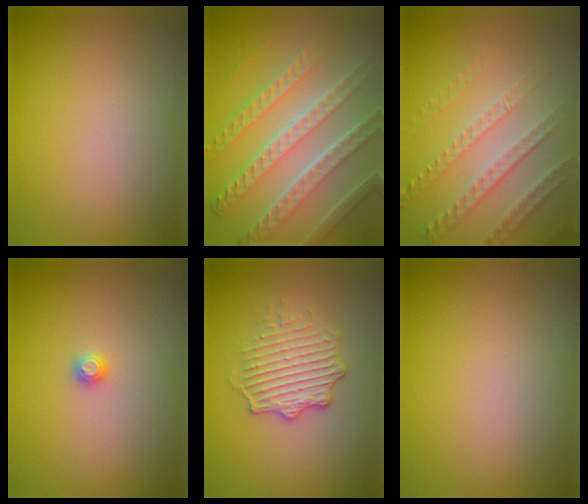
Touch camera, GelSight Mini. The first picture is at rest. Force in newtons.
{"total": 8.2, "press": 6.2, "slide": 5.4}
{"total": 4.8, "press": 3.4, "slide": 3.5}
{"total": 0.8, "press": 0.8, "slide": 0.1}
{"total": 4.6, "press": 3.3, "slide": 3.3}
{"total": 0.0}